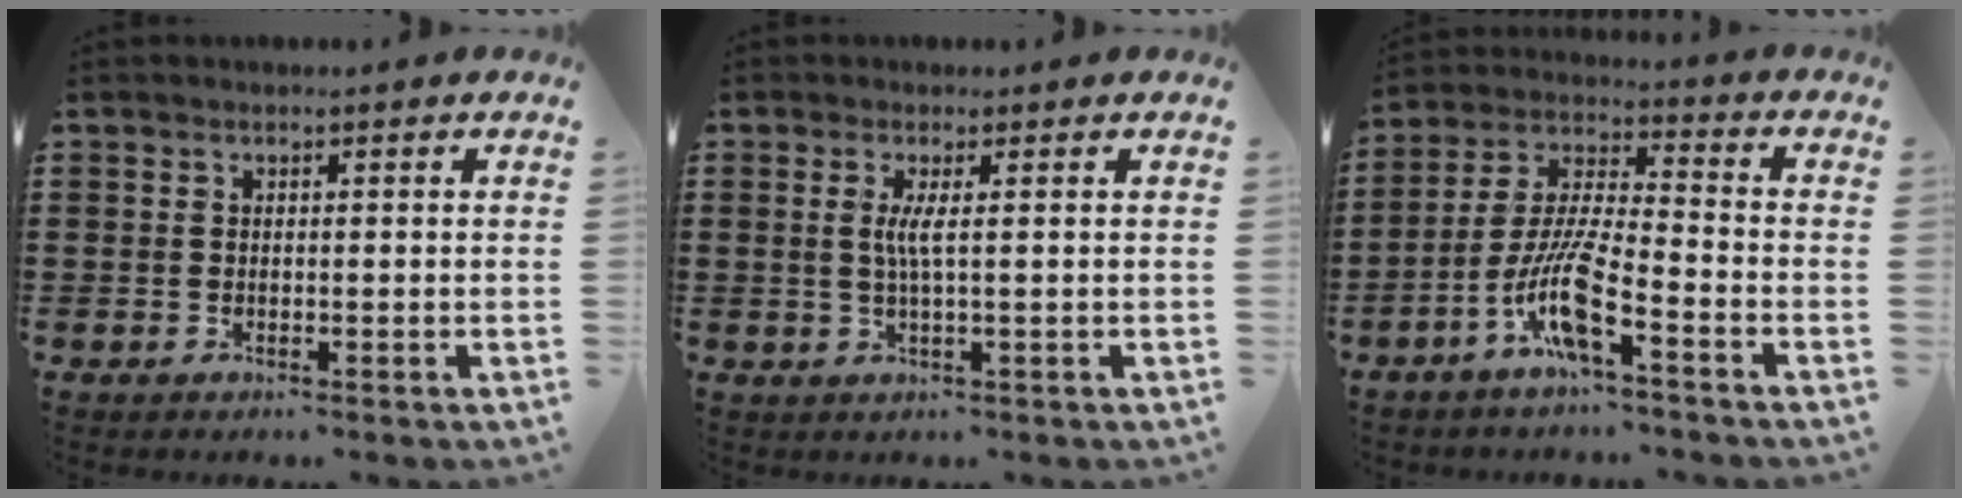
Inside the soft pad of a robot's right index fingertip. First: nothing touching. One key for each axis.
{"total": 2.9, "fx": 0.3, "fy": -0.1, "fz": 2.8, "tx": -0.057, "ty": -0.006, "tz": 0.002}
{"total": 9.9, "fx": -5.7, "fy": 1.6, "fz": 7.9, "tx": -0.177, "ty": -0.006, "tz": -0.111}